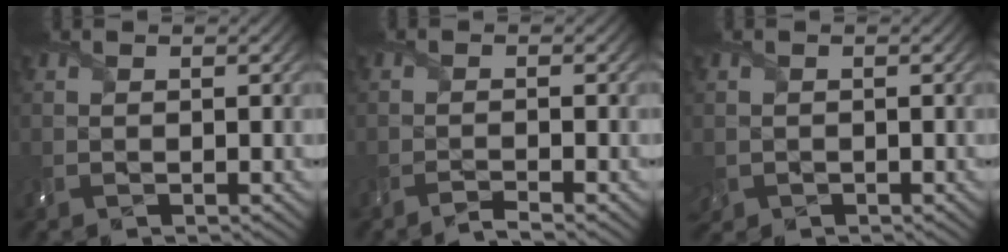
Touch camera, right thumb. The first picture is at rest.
{"total": 1.6, "force": [-1.3, -0.1, 0.8], "torque": [-0.011, 0.002, -0.035]}
{"total": 1.8, "force": [-0.7, 1.6, 0.3], "torque": [-0.015, -0.012, -0.019]}